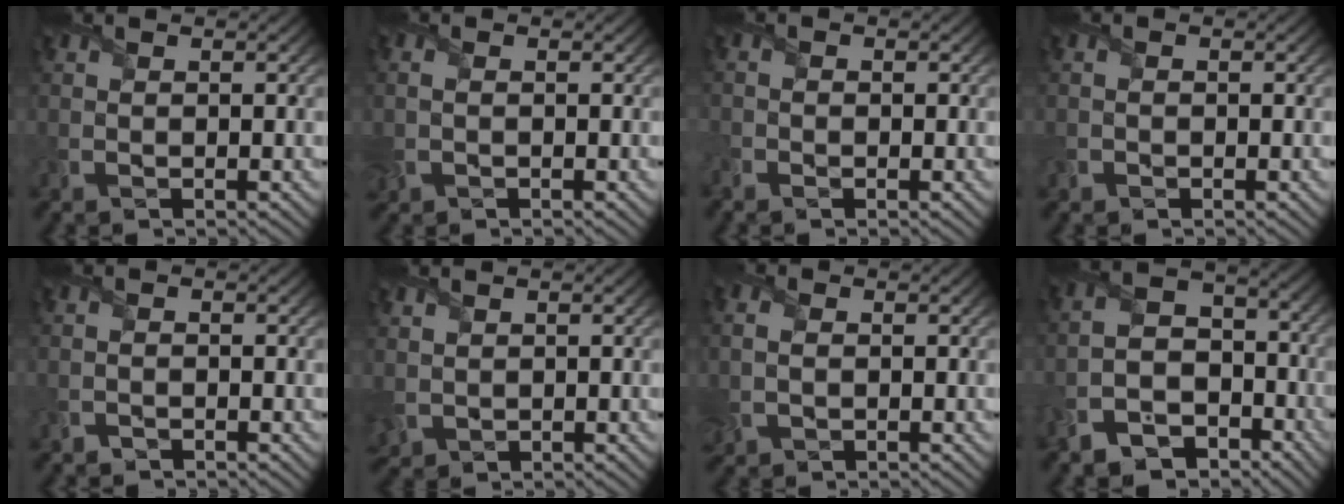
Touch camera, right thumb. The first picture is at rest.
{"total": 1.9, "force": [-0.1, 1.4, 1.2], "torque": [-0.038, 0.000, 0.001]}
{"total": 1.6, "force": [-1.0, 1.1, 0.6], "torque": [-0.019, -0.003, -0.015]}
{"total": 0.8, "force": [-0.5, 0.6, 0.1], "torque": [-0.002, -0.003, -0.010]}
{"total": 0.9, "force": [-0.8, 0.1, -0.2], "torque": [0.008, -0.001, -0.016]}
{"total": 1.6, "force": [0.9, 1.2, 0.5], "torque": [-0.028, -0.001, 0.020]}
{"total": 3.1, "force": [-0.1, 2.3, 2.0], "torque": [-0.061, 0.008, 0.002]}
{"total": 9.4, "force": [-6.4, 5.4, 4.2], "torque": [-0.087, -0.015, -0.125]}